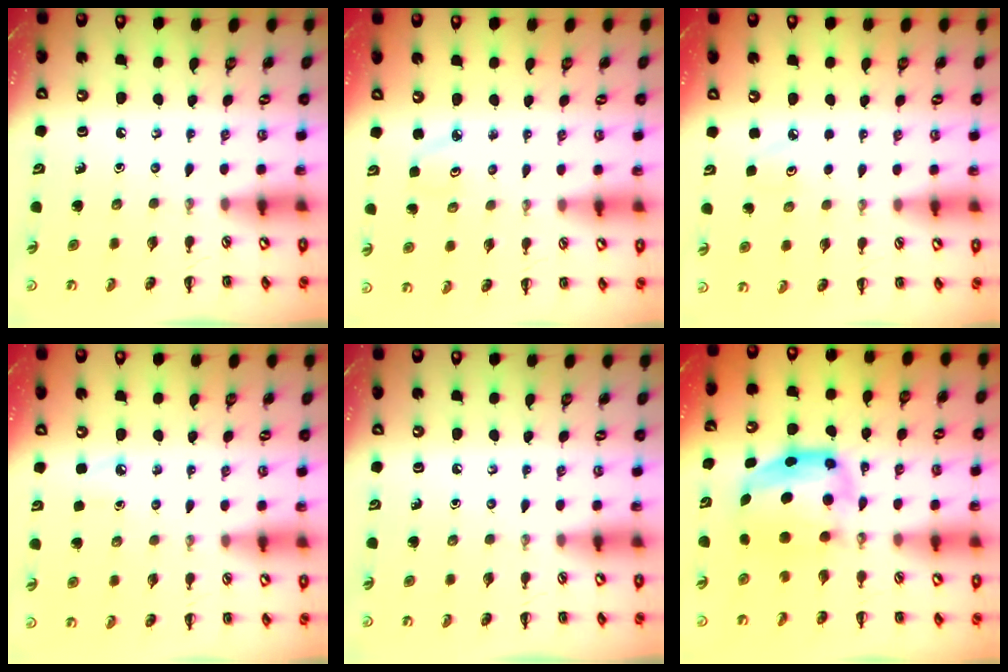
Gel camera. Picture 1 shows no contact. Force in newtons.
{"total": 2.2, "press": 2.2, "slide": 0.5}
{"total": 2.8, "press": 2.7, "slide": 0.8}
{"total": 2.8, "press": 2.6, "slide": 1.0}
{"total": 0.0}
{"total": 6.0, "press": 5.9, "slide": 0.8}